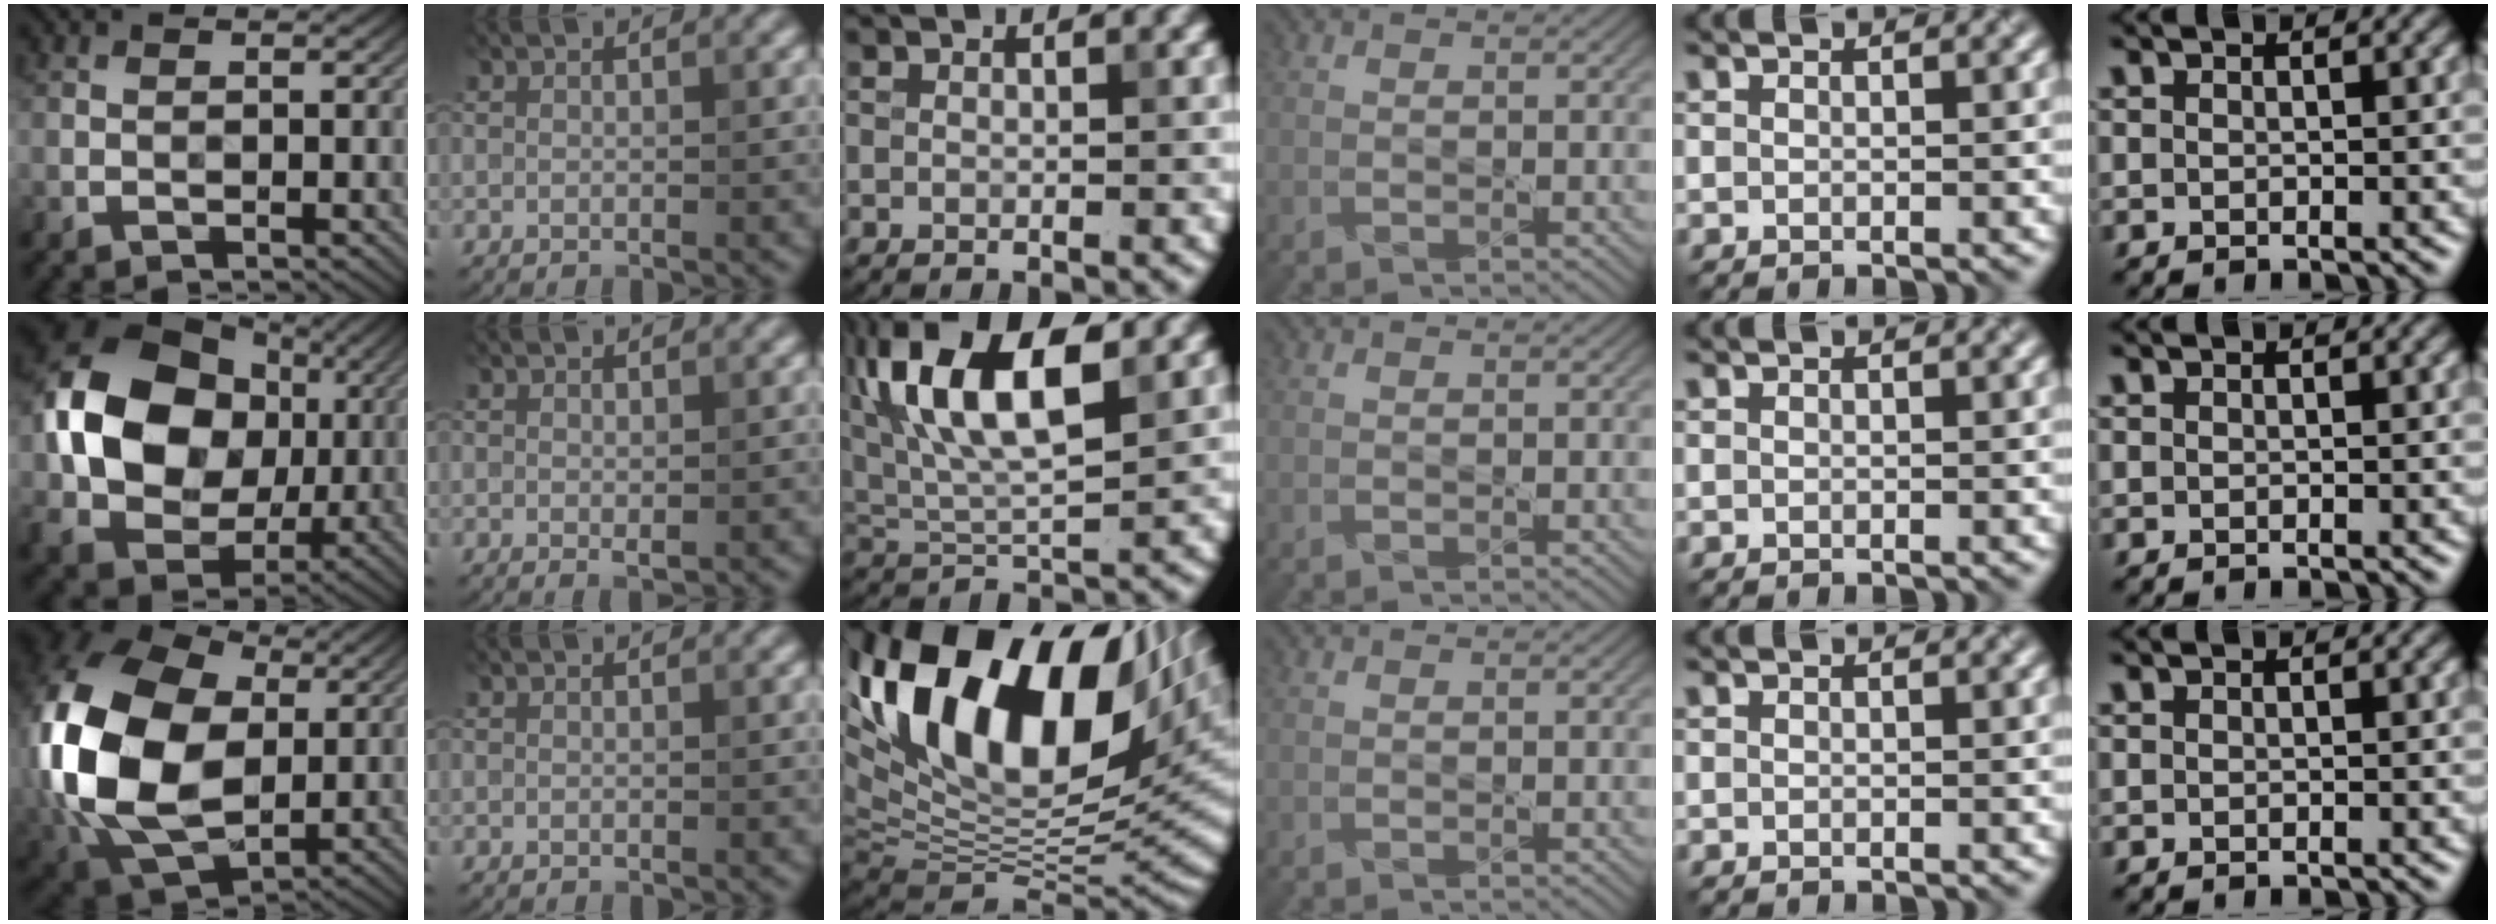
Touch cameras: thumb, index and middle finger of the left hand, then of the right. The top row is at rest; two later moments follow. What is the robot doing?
{"motion": "pour", "object": "watering can"}